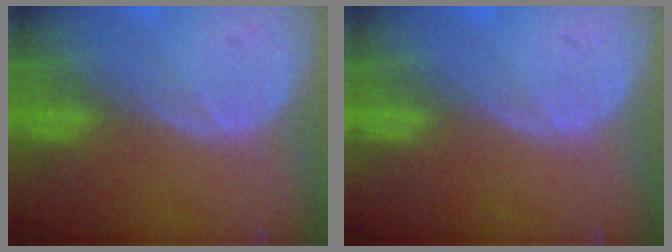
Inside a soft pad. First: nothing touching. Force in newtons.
{"total": 0.0}